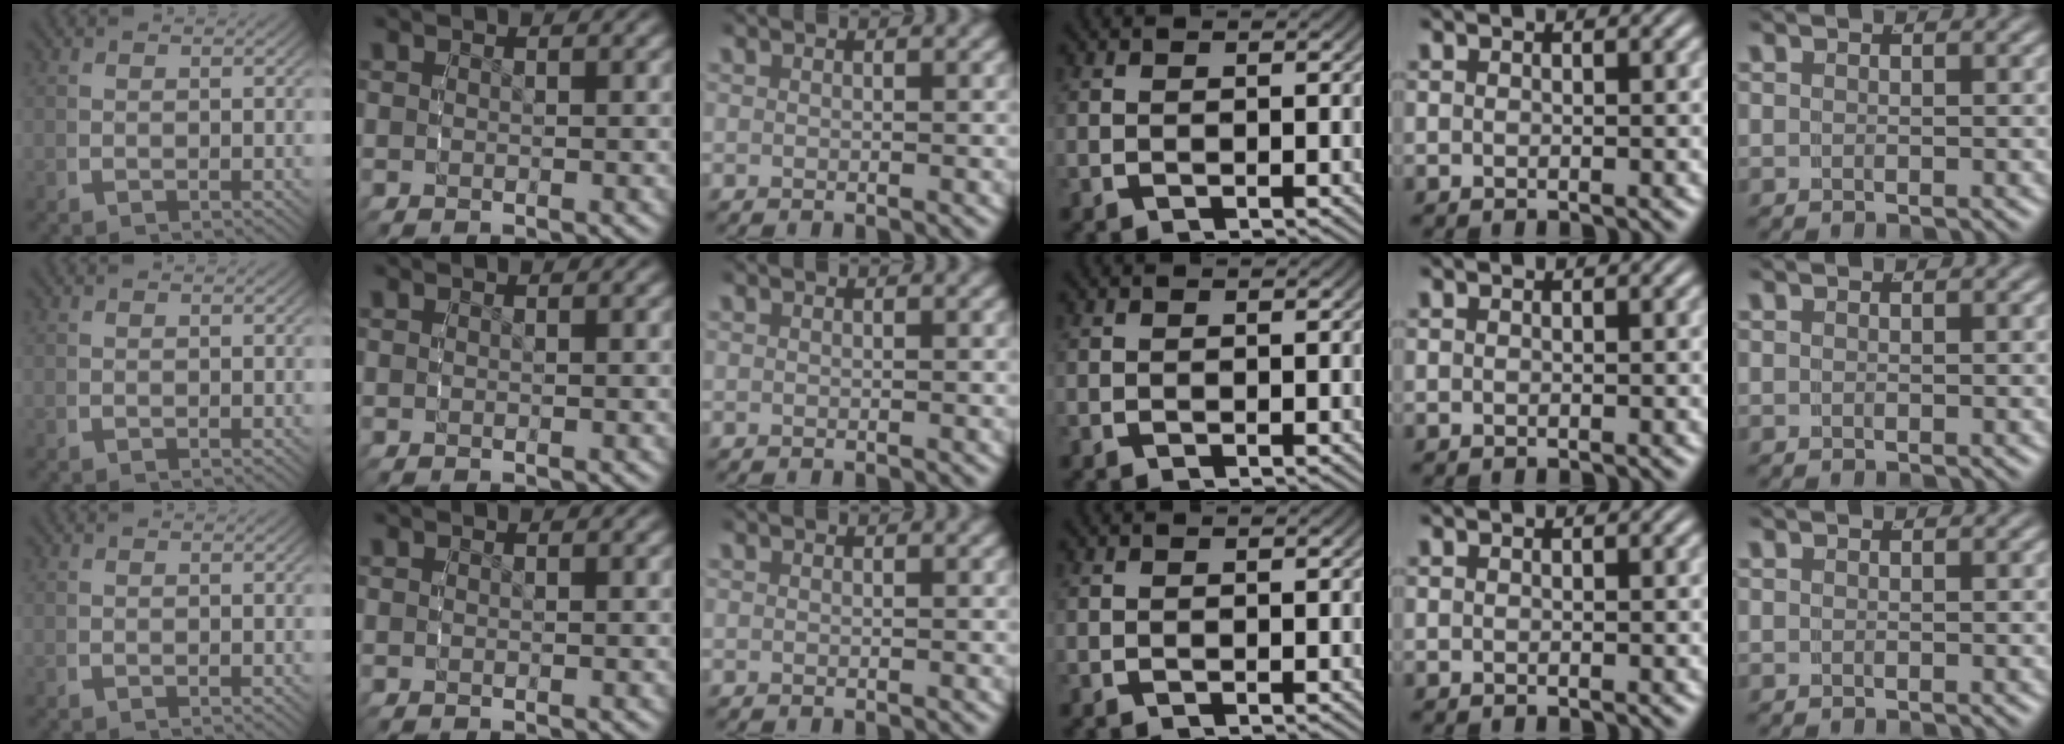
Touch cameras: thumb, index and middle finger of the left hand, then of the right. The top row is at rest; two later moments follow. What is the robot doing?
{"motion": "reach", "object": "jewelry box"}